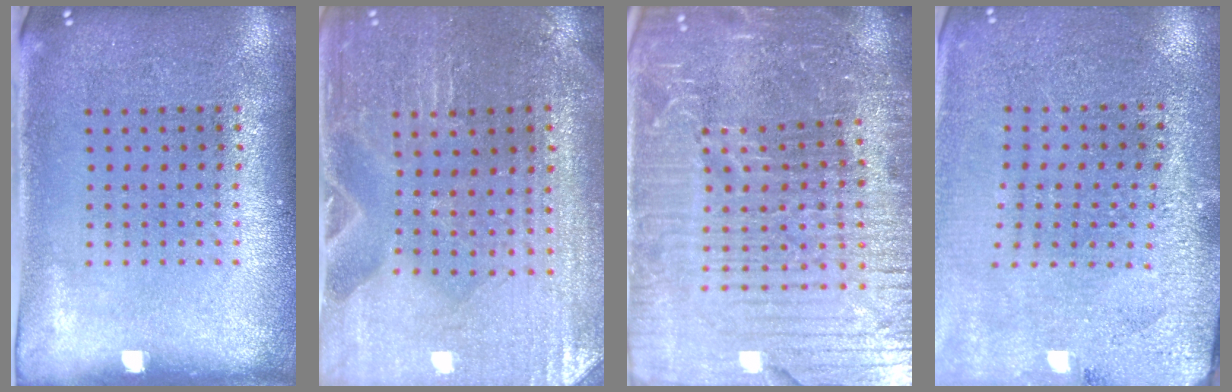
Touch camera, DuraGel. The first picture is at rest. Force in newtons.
{"total": 0.8, "press": 0.8, "slide": 0.1}
{"total": 6.9, "press": 6.0, "slide": 3.4}
{"total": 2.8, "press": 2.8, "slide": 0.1}